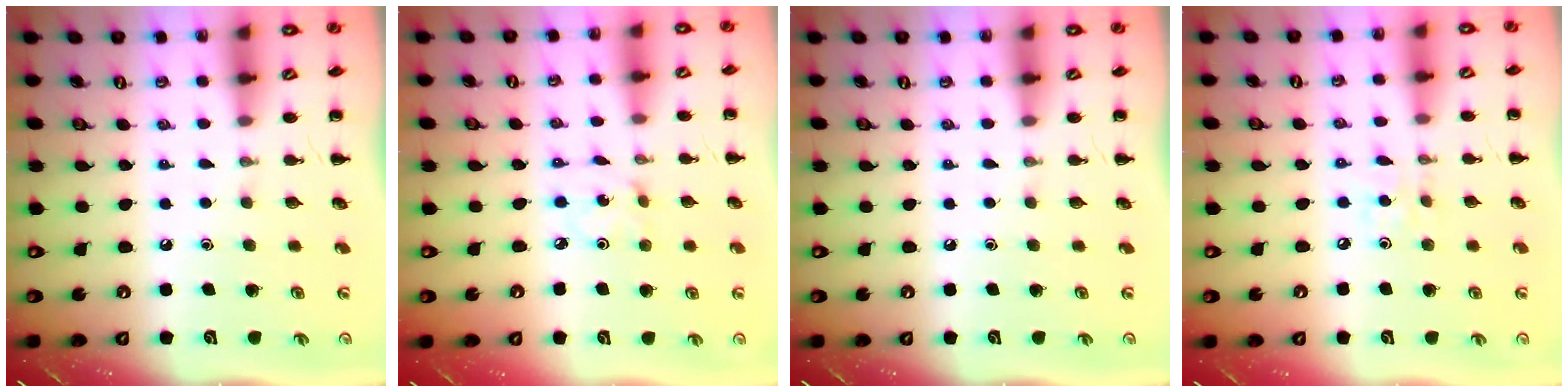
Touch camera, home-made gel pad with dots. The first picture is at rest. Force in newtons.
{"total": 1.2, "press": 1.2, "slide": 0.4}
{"total": 0.0}
{"total": 2.1, "press": 2.1, "slide": 0.6}